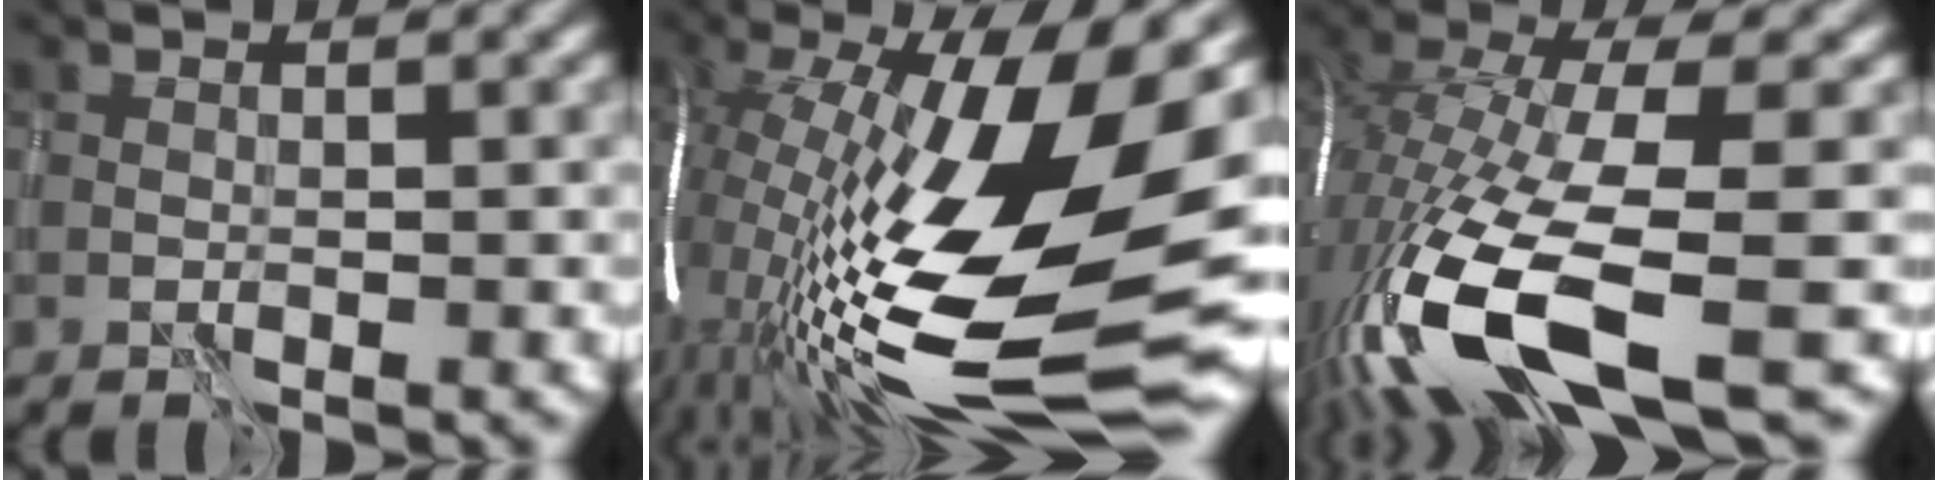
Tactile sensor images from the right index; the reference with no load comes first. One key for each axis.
{"total": 21.2, "fx": -1.9, "fy": 8.0, "fz": 19.5, "tx": -0.354, "ty": -0.023, "tz": -0.041}
{"total": 15.4, "fx": -5.7, "fy": 4.7, "fz": 13.5, "tx": -0.294, "ty": -0.036, "tz": -0.092}